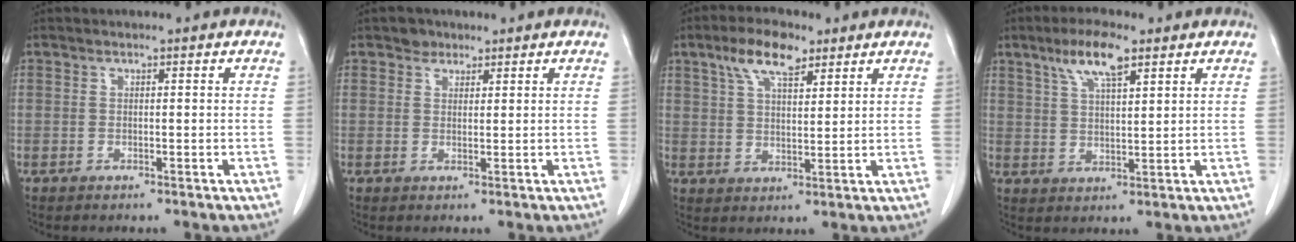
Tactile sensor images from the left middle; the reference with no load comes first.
{"total": 1.9, "force": [1.4, 1.4, 0.2], "torque": [-0.001, 0.001, 0.020]}
{"total": 7.7, "force": [4.8, 2.7, 5.3], "torque": [-0.107, 0.015, 0.088]}
{"total": 7.2, "force": [4.4, 1.5, 5.4], "torque": [-0.109, 0.008, 0.083]}